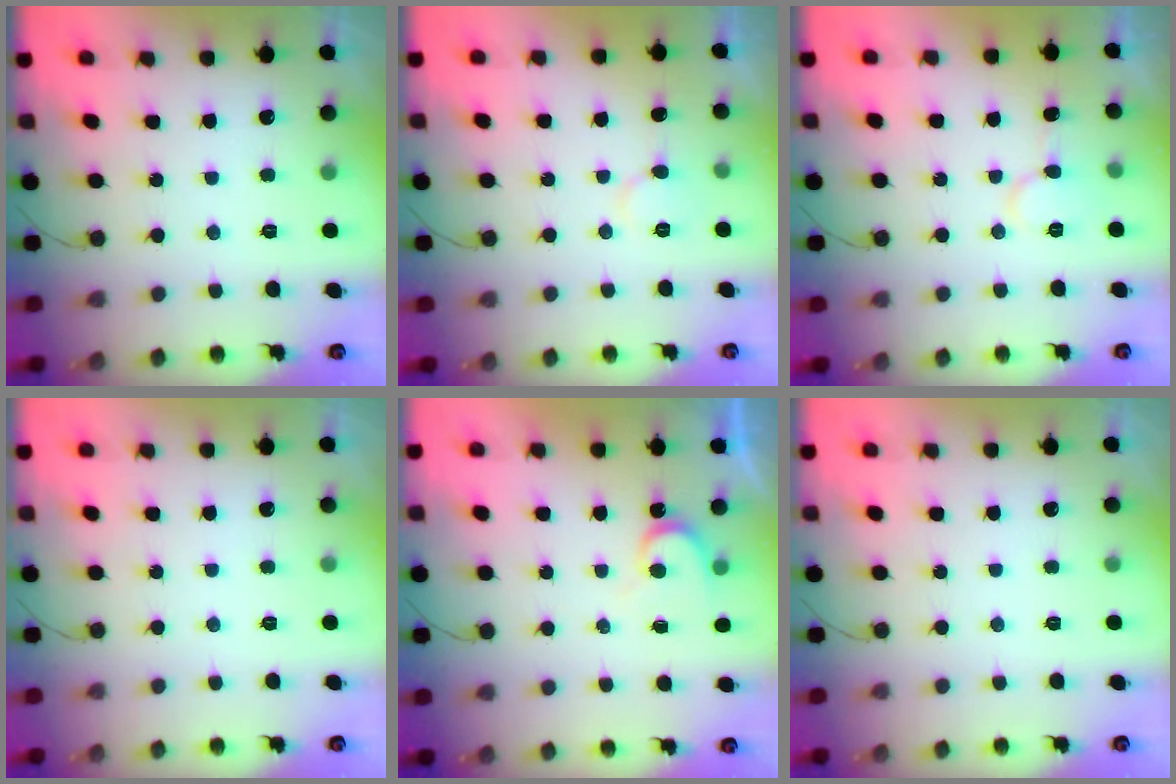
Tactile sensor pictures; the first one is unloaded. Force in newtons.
{"total": 4.6, "press": 4.6, "slide": 0.6}
{"total": 6.4, "press": 6.4, "slide": 0.5}
{"total": 0.0}
{"total": 5.7, "press": 5.7, "slide": 0.2}
{"total": 0.0}